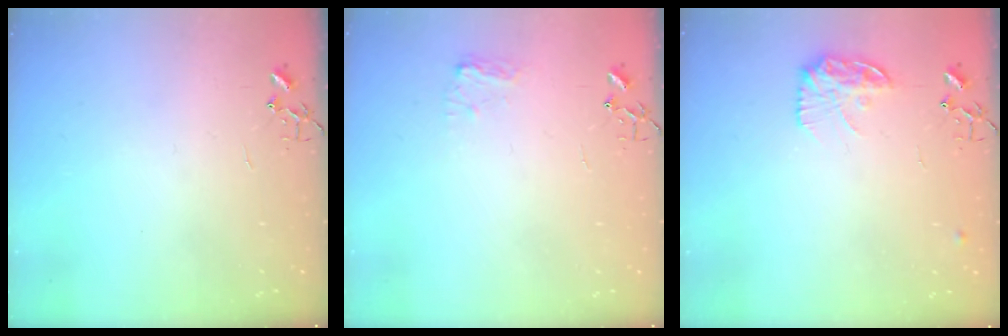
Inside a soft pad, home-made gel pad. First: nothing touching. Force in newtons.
{"total": 6.6, "press": 6.6, "slide": 0.2}
{"total": 12.3, "press": 12.3, "slide": 0.5}